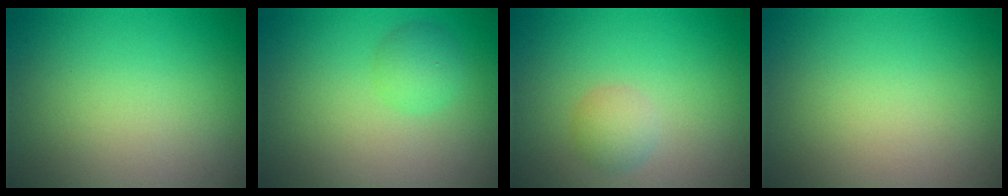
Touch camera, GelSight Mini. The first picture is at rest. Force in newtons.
{"total": 2.0, "press": 2.0, "slide": 0.1}
{"total": 1.9, "press": 1.9, "slide": 0.1}
{"total": 0.0}